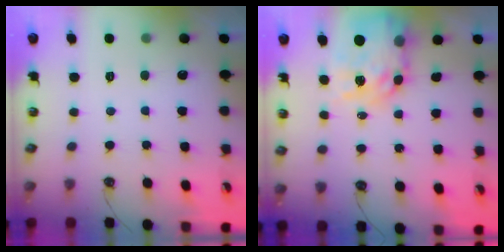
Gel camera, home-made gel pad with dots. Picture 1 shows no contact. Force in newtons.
{"total": 13.0, "press": 13.0, "slide": 1.1}